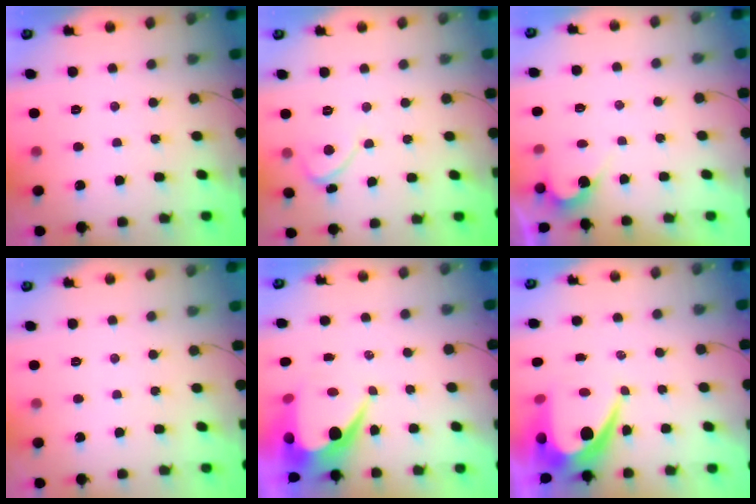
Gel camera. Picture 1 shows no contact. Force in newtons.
{"total": 2.2, "press": 2.2, "slide": 0.2}
{"total": 2.8, "press": 2.8, "slide": 0.2}
{"total": 0.0}
{"total": 10.2, "press": 10.2, "slide": 0.9}
{"total": 11.4, "press": 11.4, "slide": 0.6}